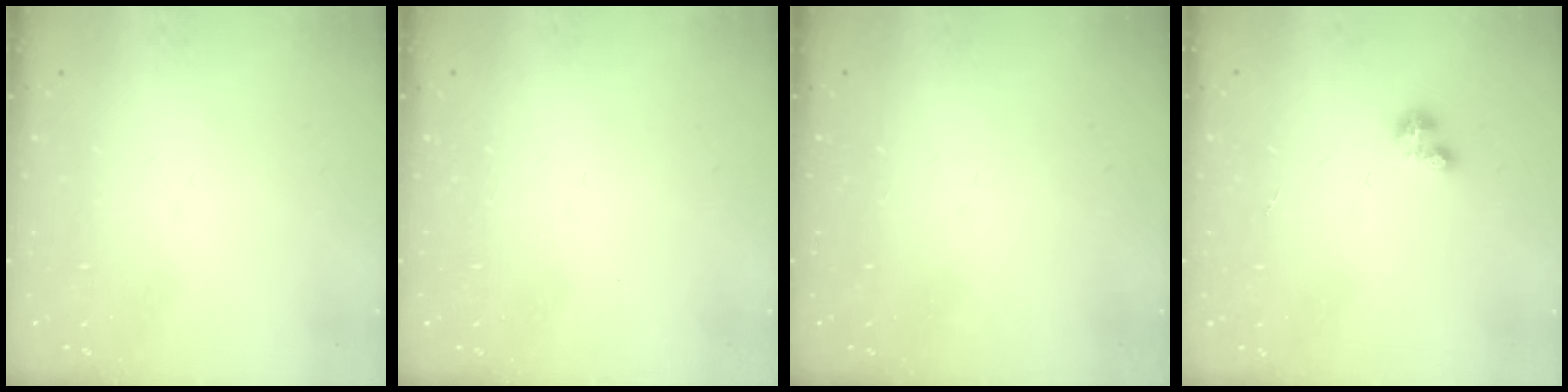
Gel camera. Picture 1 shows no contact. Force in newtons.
{"total": 0.0}
{"total": 0.0}
{"total": 2.1, "press": 2.1, "slide": 0.2}